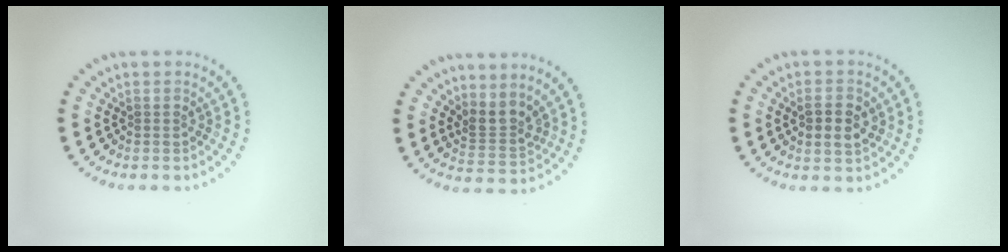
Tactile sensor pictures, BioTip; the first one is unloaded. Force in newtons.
{"total": 2.7, "press": 1.9, "slide": 1.9}
{"total": 3.0, "press": 3.0, "slide": 0.3}